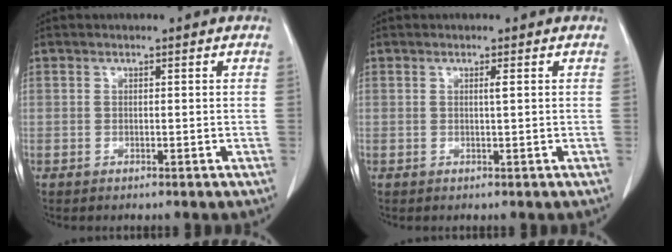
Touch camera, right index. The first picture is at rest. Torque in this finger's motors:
{"motor_torque": [0.16, 0.10, -0.01, 0.02]}